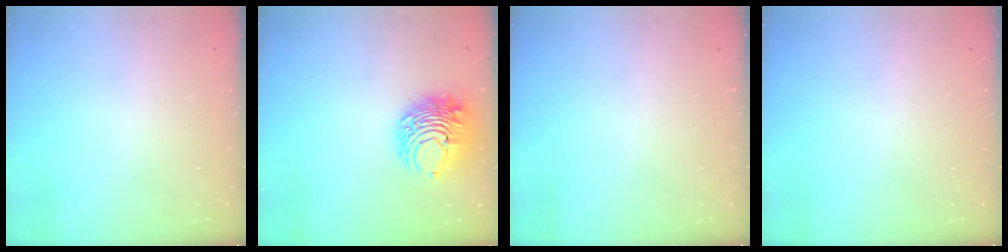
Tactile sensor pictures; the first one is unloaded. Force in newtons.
{"total": 9.2, "press": 9.2, "slide": 0.2}
{"total": 0.0}
{"total": 0.0}